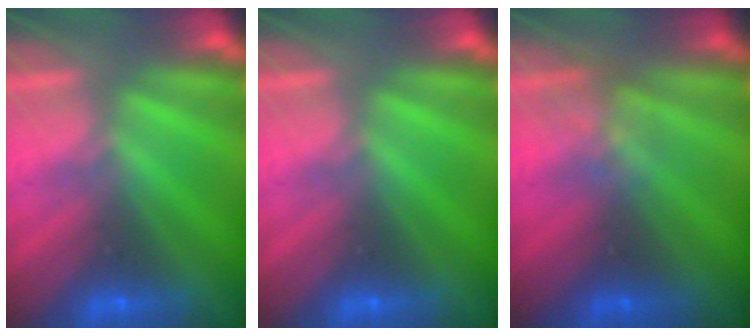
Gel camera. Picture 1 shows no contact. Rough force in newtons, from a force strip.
{"total": 0.0}
{"total": 2.7}